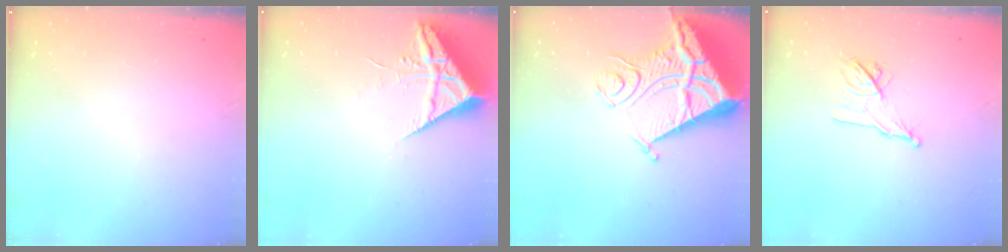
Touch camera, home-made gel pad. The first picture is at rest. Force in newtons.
{"total": 6.7, "press": 6.7, "slide": 0.5}
{"total": 16.7, "press": 16.6, "slide": 2.2}
{"total": 10.0, "press": 9.9, "slide": 0.9}